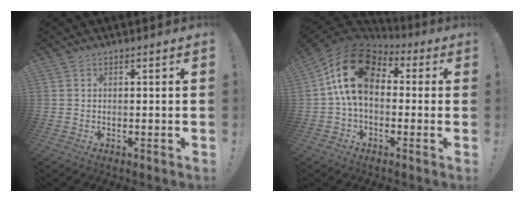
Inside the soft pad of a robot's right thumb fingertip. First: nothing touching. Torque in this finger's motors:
{"motor_torque": [2.37, 2.23, 1.49, -0.25, 0.51]}